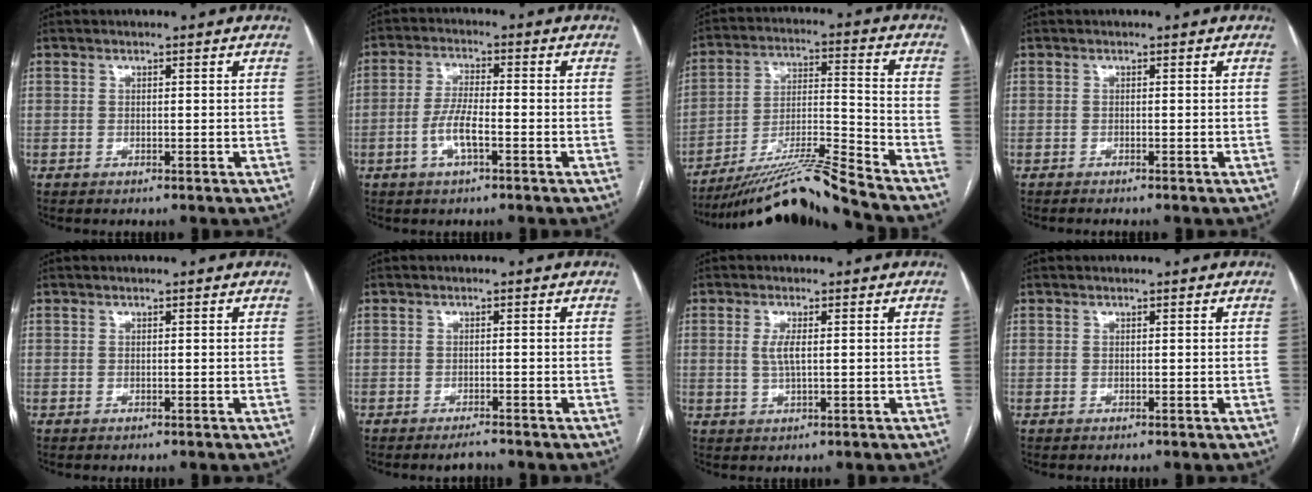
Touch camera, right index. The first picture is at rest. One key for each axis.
{"total": 5.5, "fx": -1.9, "fy": 1.2, "fz": 5.0, "tx": -0.103, "ty": 0.004, "tz": -0.039}
{"total": 14.3, "fx": -12.8, "fy": -2.8, "fz": 5.8, "tx": -0.096, "ty": 0.004, "tz": -0.229}
{"total": 1.3, "fx": -1.2, "fy": -0.1, "fz": 0.6, "tx": -0.007, "ty": 0.000, "tz": -0.016}
{"total": 0.0}
{"total": 1.7, "fx": -1.6, "fy": 0.0, "fz": 0.6, "tx": -0.013, "ty": -0.005, "tz": -0.023}
{"total": 2.8, "fx": 0.4, "fy": 0.6, "fz": 2.7, "tx": -0.057, "ty": -0.002, "tz": 0.008}
{"total": 0.0}